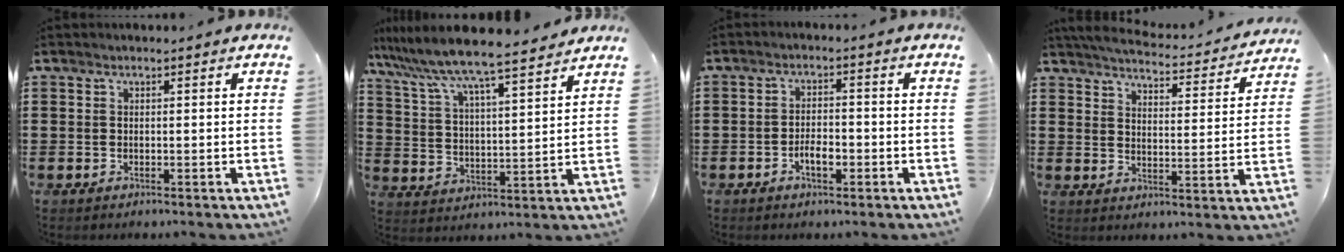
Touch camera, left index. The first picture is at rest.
{"total": 7.4, "force": [6.9, -0.3, 2.7], "torque": [-0.082, -0.047, 0.114]}
{"total": 3.4, "force": [-1.4, 1.5, 2.7], "torque": [-0.049, 0.006, -0.026]}
{"total": 5.2, "force": [5.0, 0.0, 1.2], "torque": [-0.041, -0.040, 0.084]}